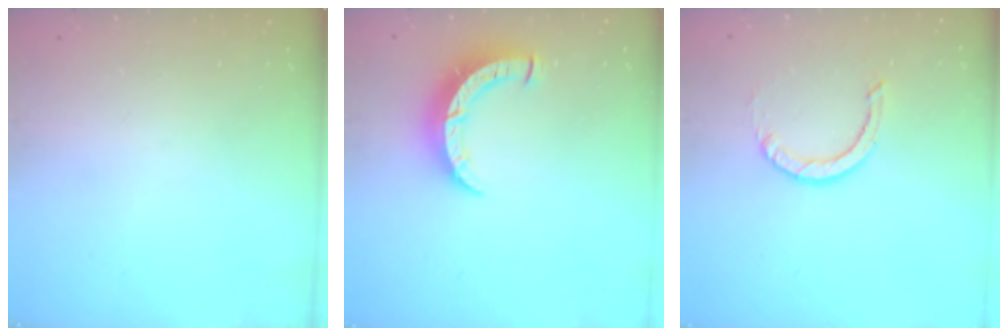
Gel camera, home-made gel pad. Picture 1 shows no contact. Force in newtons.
{"total": 8.3, "press": 8.3, "slide": 1.0}
{"total": 3.8, "press": 3.8, "slide": 0.4}